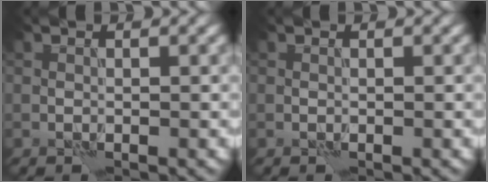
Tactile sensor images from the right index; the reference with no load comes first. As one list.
[{"total": 0.0}]